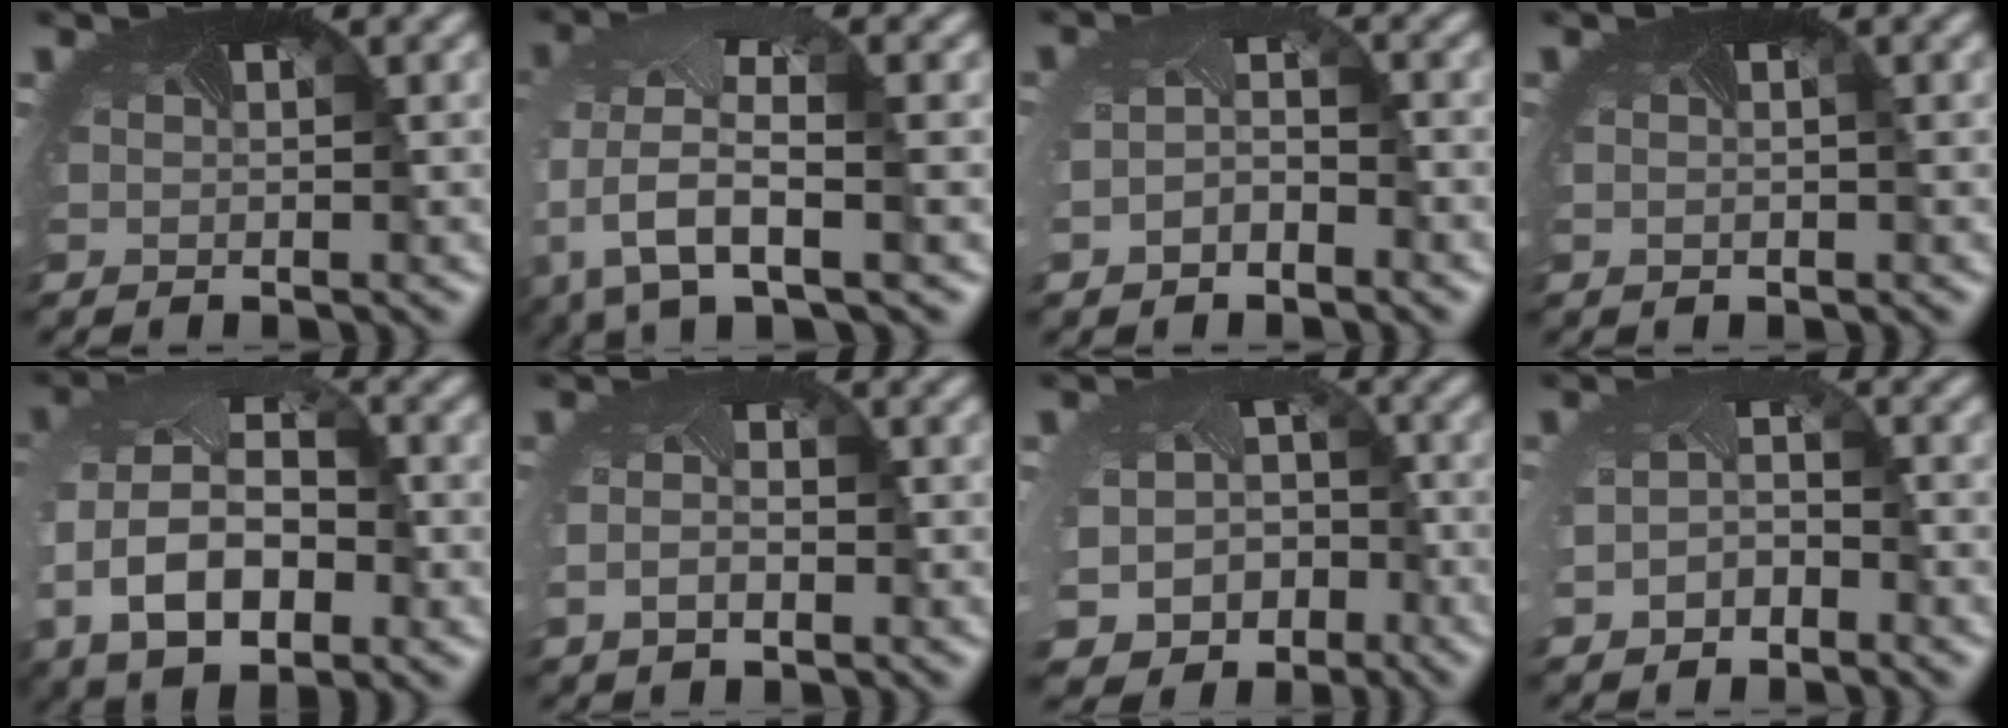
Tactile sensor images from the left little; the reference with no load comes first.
{"total": 6.6, "force": [-1.4, 3.0, 5.7], "torque": [-0.140, -0.018, -0.032]}
{"total": 1.9, "force": [-1.1, 1.0, 1.2], "torque": [-0.039, -0.004, -0.027]}
{"total": 0.6, "force": [-0.2, 0.2, 0.5], "torque": [-0.009, 0.001, -0.003]}
{"total": 10.0, "force": [-1.9, 6.2, 7.6], "torque": [-0.171, -0.014, -0.032]}
{"total": 2.4, "force": [-0.7, 1.5, 1.7], "torque": [-0.050, -0.014, -0.011]}
{"total": 10.1, "force": [-5.2, 8.2, 2.9], "torque": [-0.068, -0.059, -0.070]}
{"total": 2.7, "force": [-1.2, 1.8, 1.6], "torque": [-0.048, -0.008, -0.025]}